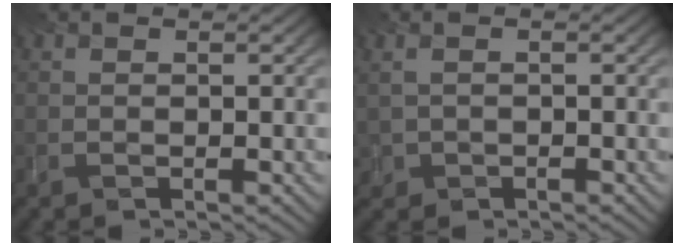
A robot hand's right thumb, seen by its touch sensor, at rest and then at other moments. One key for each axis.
{"total": 0.6, "fx": -0.1, "fy": 0.5, "fz": 0.2, "tx": -0.015, "ty": 0.001, "tz": 0.008}